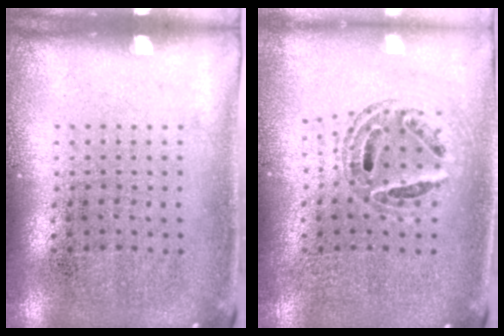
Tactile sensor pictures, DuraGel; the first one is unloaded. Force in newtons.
{"total": 0.6, "press": 0.6, "slide": 0.2}